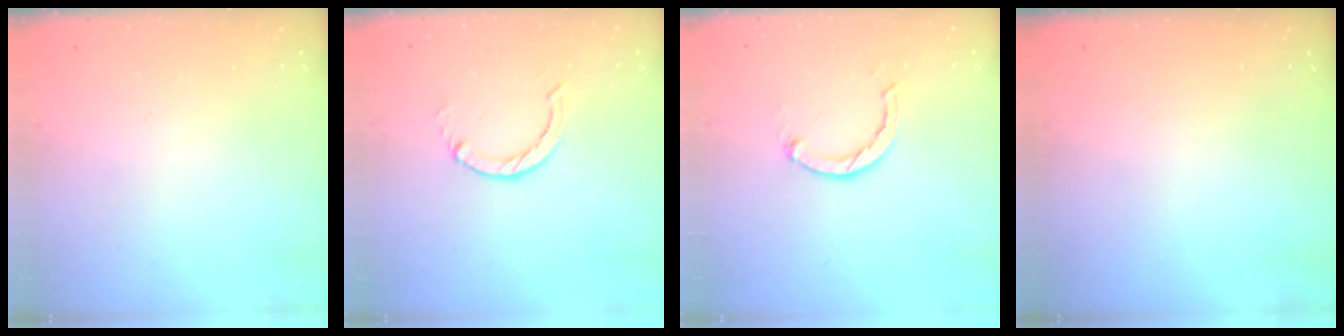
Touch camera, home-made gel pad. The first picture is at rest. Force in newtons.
{"total": 0.6, "press": 0.6, "slide": 0.2}
{"total": 2.4, "press": 2.3, "slide": 0.4}
{"total": 0.0}